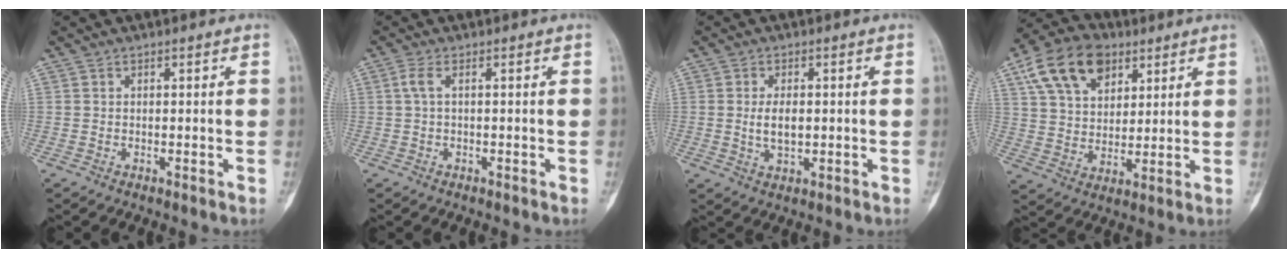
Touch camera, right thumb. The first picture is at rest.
{"total": 1.8, "force": [0.3, 0.5, 1.7], "torque": [-0.051, 0.010, 0.008]}
{"total": 4.5, "force": [0.2, 2.4, 3.8], "torque": [-0.068, -0.006, 0.008]}
{"total": 15.6, "force": [7.7, 9.9, 9.3], "torque": [-0.148, -0.010, 0.139]}